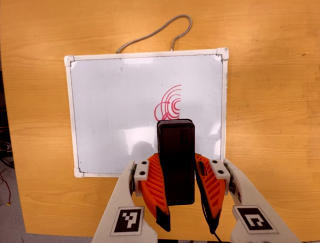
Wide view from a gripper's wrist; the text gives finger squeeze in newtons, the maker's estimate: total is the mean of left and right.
{"total": 6.8, "left": 5.8, "right": 7.9}